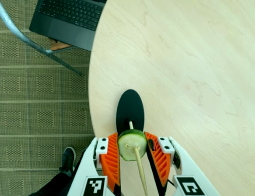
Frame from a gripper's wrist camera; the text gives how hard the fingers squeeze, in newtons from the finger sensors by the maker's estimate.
{"total": 9.1, "left": 8.8, "right": 9.3}